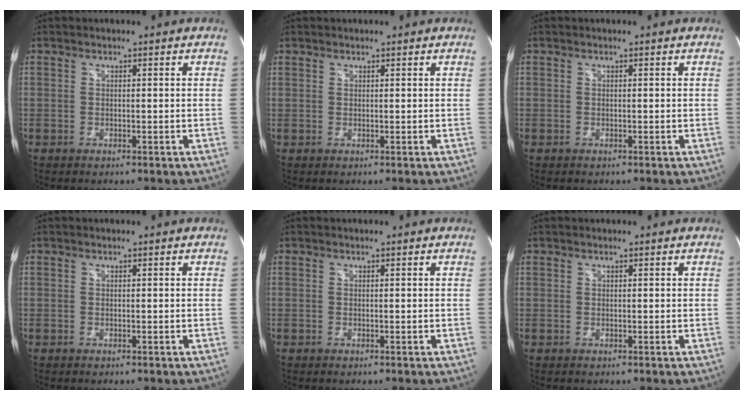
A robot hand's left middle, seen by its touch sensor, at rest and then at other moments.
{"total": 0.7, "force": [0.5, 0.4, 0.0], "torque": [-0.002, 0.004, 0.009]}
{"total": 0.0}
{"total": 0.0}
{"total": 0.0}
{"total": 0.0}